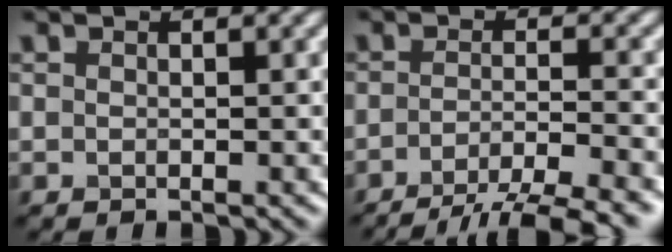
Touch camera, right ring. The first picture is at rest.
{"total": 6.6, "force": [-4.6, 1.3, 4.5], "torque": [-0.066, 0.003, -0.073]}